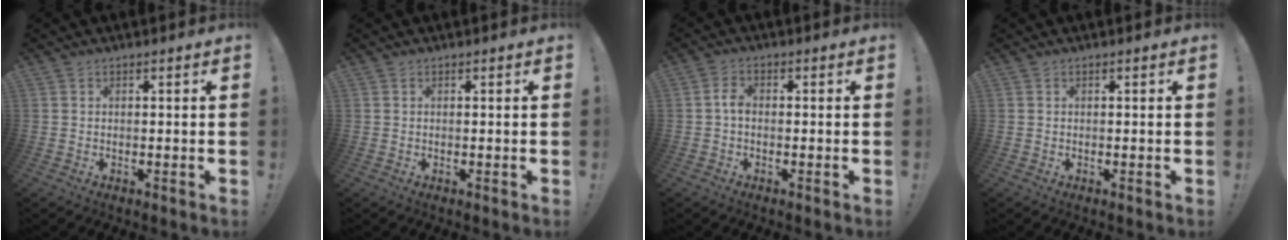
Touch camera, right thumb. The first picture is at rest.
{"total": 0.0}
{"total": 3.1, "force": [-0.6, 1.9, 2.4], "torque": [-0.055, 0.009, -0.013]}
{"total": 0.0}